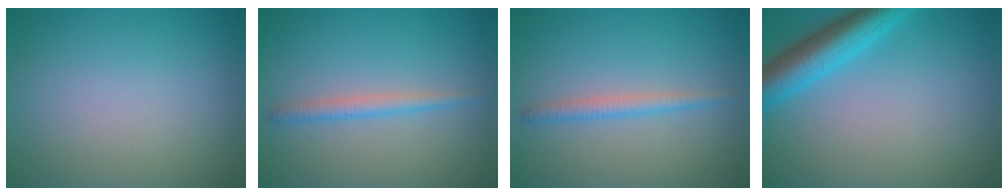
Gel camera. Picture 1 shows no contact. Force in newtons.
{"total": 1.7, "press": 1.7, "slide": 0.1}
{"total": 1.7, "press": 1.7, "slide": 0.1}
{"total": 5.3, "press": 5.3, "slide": 0.3}